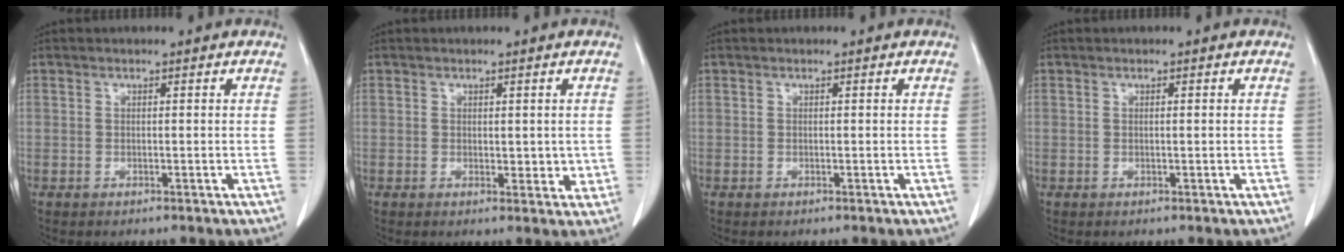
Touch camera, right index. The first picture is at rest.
{"total": 2.9, "force": [0.0, 1.6, 2.4], "torque": [-0.023, -0.004, 0.001]}
{"total": 0.0}
{"total": 0.7, "force": [0.0, 0.0, 0.7], "torque": [-0.011, -0.001, 0.000]}